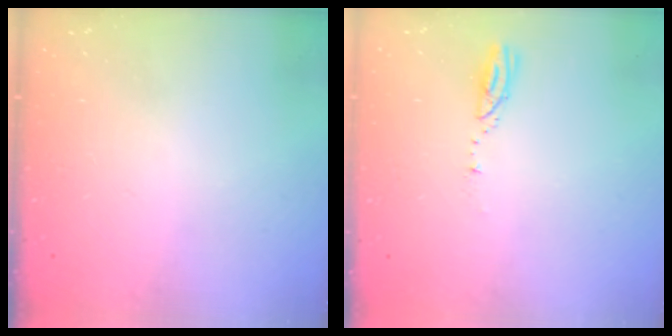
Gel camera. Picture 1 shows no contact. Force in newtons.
{"total": 3.1, "press": 3.1, "slide": 0.2}